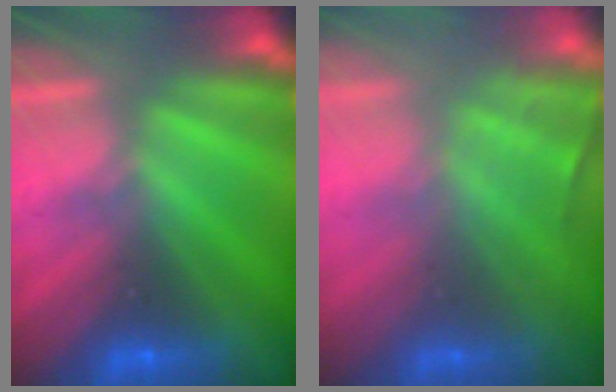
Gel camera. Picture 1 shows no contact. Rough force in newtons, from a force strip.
{"total": 2.4}